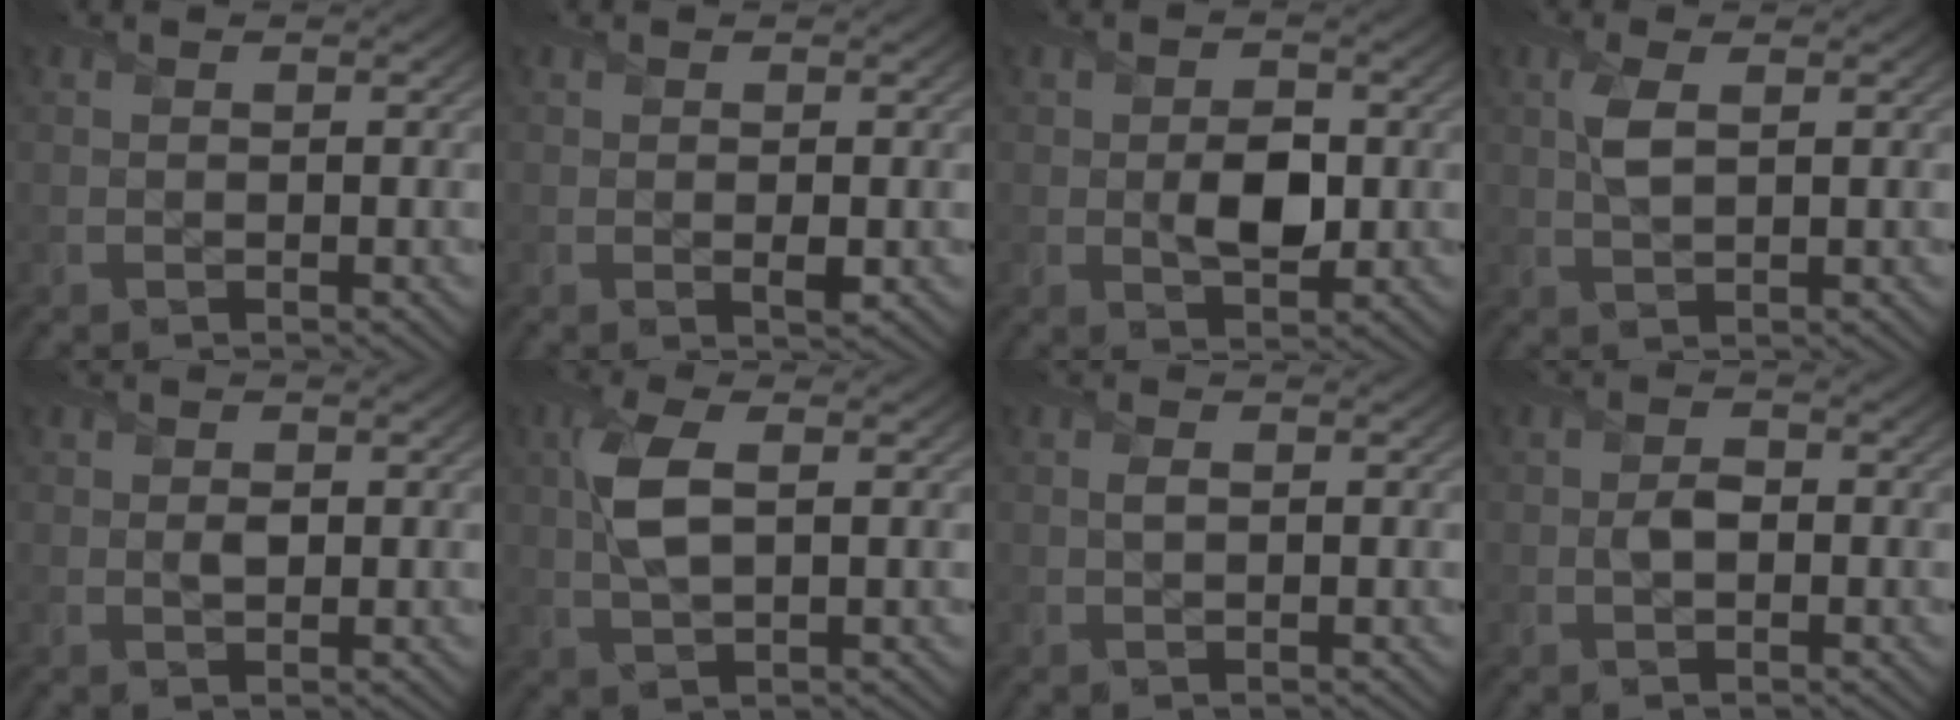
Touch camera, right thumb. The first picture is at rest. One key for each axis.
{"total": 0.8, "fx": 0.0, "fy": 0.3, "fz": 0.8, "tx": -0.011, "ty": -0.006, "tz": -0.001}
{"total": 4.0, "fx": -0.3, "fy": 2.6, "fz": 3.0, "tx": -0.052, "ty": -0.008, "tz": -0.003}
{"total": 2.9, "fx": 0.8, "fy": 1.1, "fz": 2.6, "tx": -0.064, "ty": 0.001, "tz": 0.018}
{"total": 1.0, "fx": 0.2, "fy": 0.8, "fz": 0.6, "tx": -0.009, "ty": -0.006, "tz": 0.006}
{"total": 5.2, "fx": 0.9, "fy": 2.1, "fz": 4.7, "tx": -0.114, "ty": 0.005, "tz": 0.021}
{"total": 0.8, "fx": 0.1, "fy": 0.4, "fz": 0.6, "tx": -0.011, "ty": -0.002, "tz": 0.003}
{"total": 1.6, "fx": -0.3, "fy": 1.2, "fz": 1.1, "tx": -0.019, "ty": -0.002, "tz": -0.005}